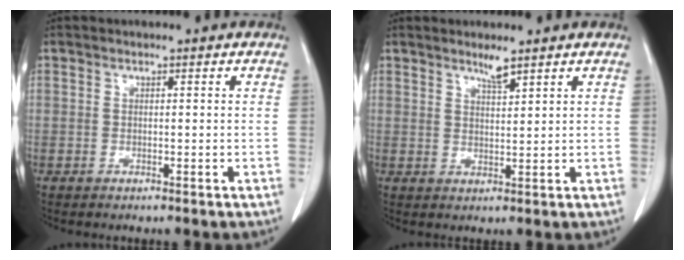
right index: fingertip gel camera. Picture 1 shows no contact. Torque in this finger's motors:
{"motor_torque": [0.04, 0.12, 0.01, 0.01]}